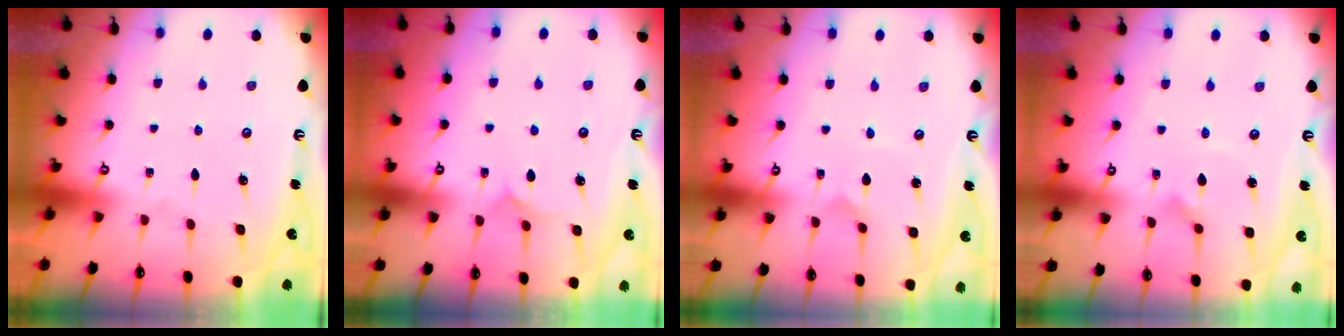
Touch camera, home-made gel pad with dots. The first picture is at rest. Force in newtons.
{"total": 4.6, "press": 4.5, "slide": 0.5}
{"total": 0.0}
{"total": 2.4, "press": 2.4, "slide": 0.2}